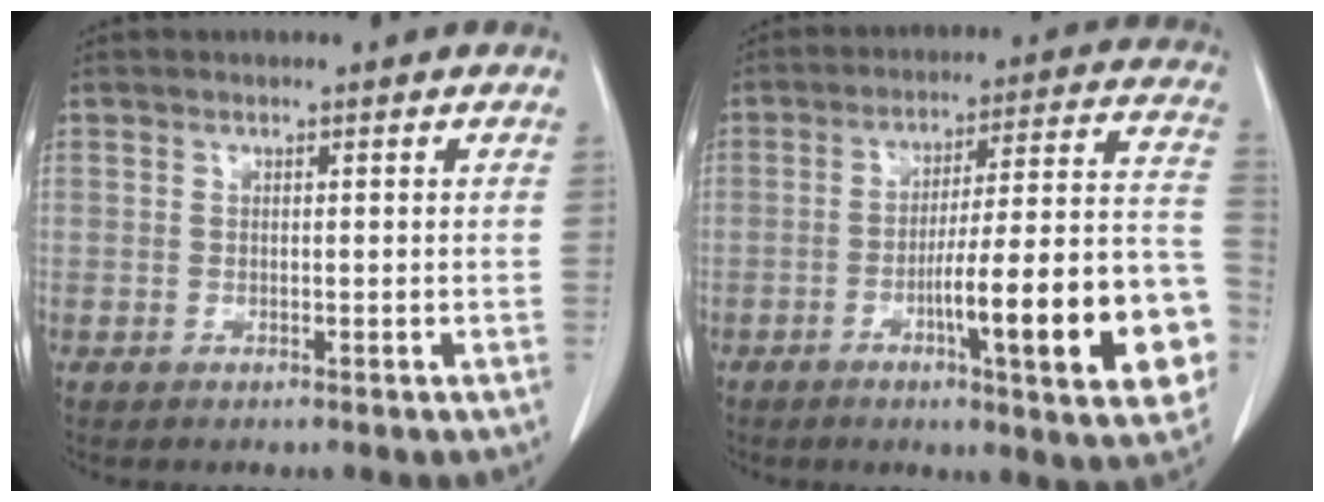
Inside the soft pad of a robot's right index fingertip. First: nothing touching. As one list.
[{"total": 19.8, "force": [-6.5, 2.2, 18.6], "torque": [-0.200, 0.018, -0.085]}]